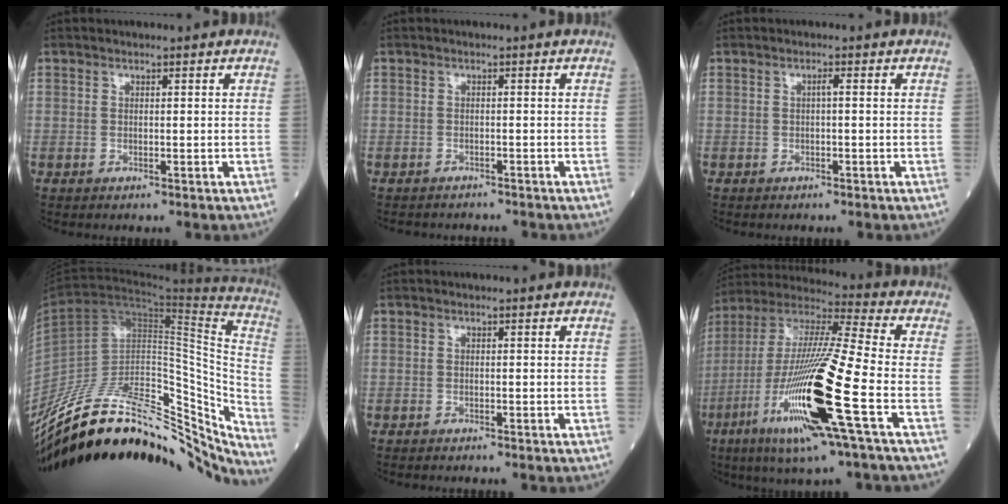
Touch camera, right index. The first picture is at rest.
{"total": 5.3, "force": [-4.6, 2.4, 0.9], "torque": [-0.017, 0.002, -0.062]}
{"total": 1.3, "force": [-0.1, 0.5, 1.2], "torque": [-0.030, 0.001, -0.003]}
{"total": 36.4, "force": [-29.0, 10.9, 19.1], "torque": [-0.280, -0.015, -0.430]}
{"total": 2.2, "force": [-1.8, 0.9, 0.9], "torque": [-0.024, -0.006, -0.023]}
{"total": 24.9, "force": [-8.5, 1.7, 23.3], "torque": [-0.498, -0.045, -0.162]}